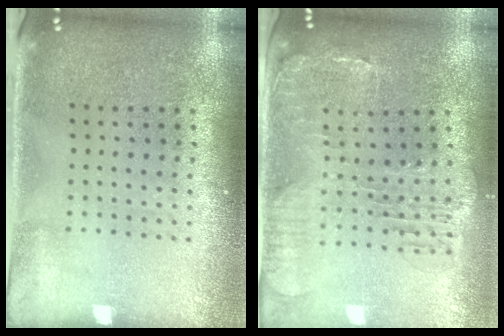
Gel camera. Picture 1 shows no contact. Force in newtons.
{"total": 1.4, "press": 1.4, "slide": 0.5}